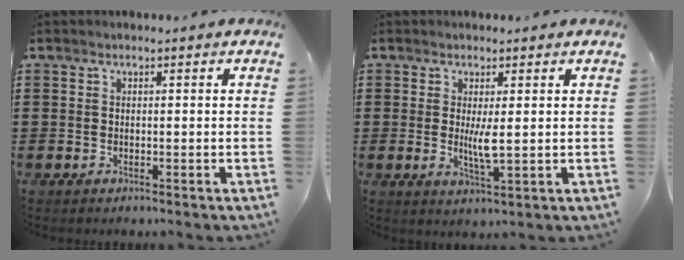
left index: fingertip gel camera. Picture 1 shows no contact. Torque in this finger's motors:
{"motor_torque": [1.12, 0.03, 0.26, 0.07]}